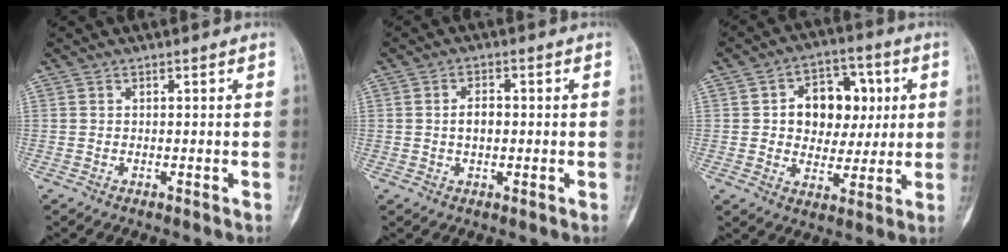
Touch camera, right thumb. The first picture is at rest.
{"total": 3.2, "force": [0.0, 1.9, 2.6], "torque": [-0.039, 0.005, -0.003]}
{"total": 13.1, "force": [2.2, 9.7, 8.6], "torque": [-0.073, 0.009, 0.036]}